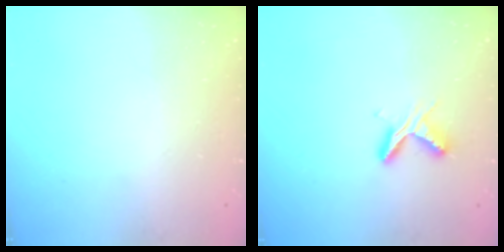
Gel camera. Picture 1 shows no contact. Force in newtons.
{"total": 5.4, "press": 5.3, "slide": 0.6}